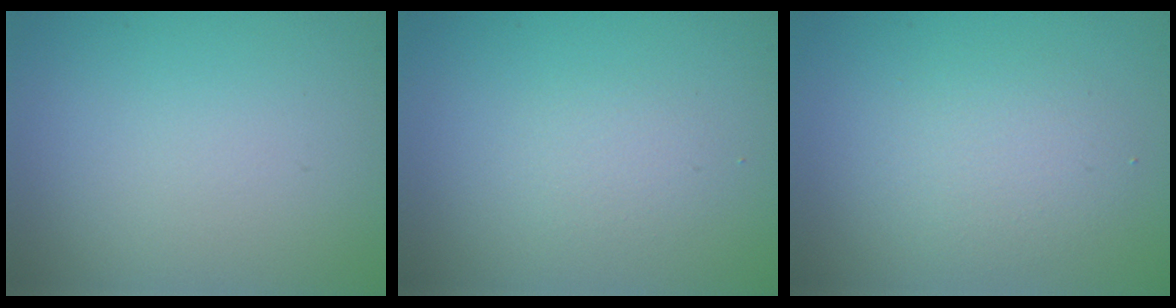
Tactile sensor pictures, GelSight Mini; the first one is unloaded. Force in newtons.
{"total": 1.3, "press": 1.2, "slide": 0.1}
{"total": 2.4, "press": 2.4, "slide": 0.1}